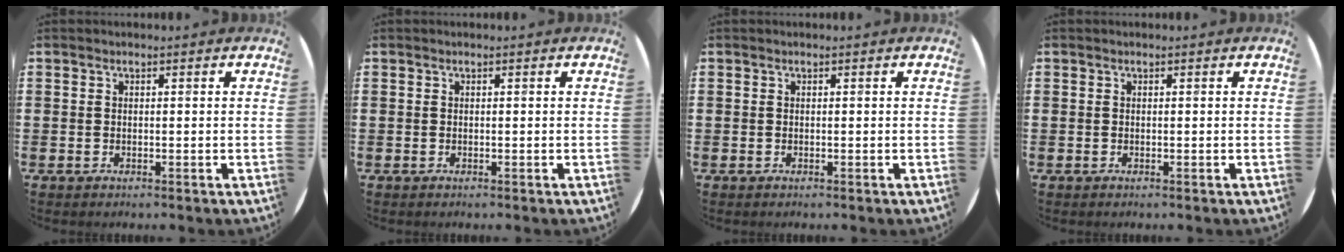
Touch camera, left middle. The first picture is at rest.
{"total": 0.0}
{"total": 0.0}
{"total": 0.0}